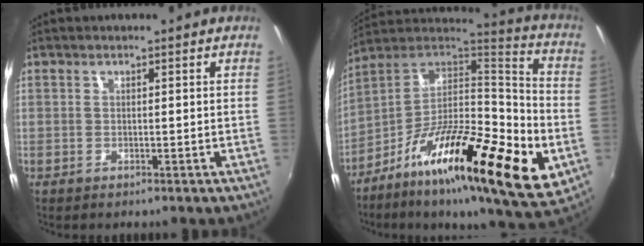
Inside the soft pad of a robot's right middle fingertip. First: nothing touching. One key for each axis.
{"total": 28.8, "fx": -10.3, "fy": 8.5, "fz": 25.5, "tx": -0.419, "ty": -0.034, "tz": -0.185}